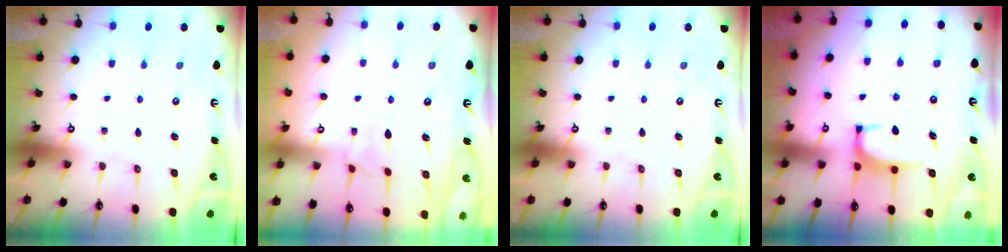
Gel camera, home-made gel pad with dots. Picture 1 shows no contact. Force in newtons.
{"total": 1.6, "press": 1.4, "slide": 0.7}
{"total": 0.0}
{"total": 1.6, "press": 1.5, "slide": 0.5}